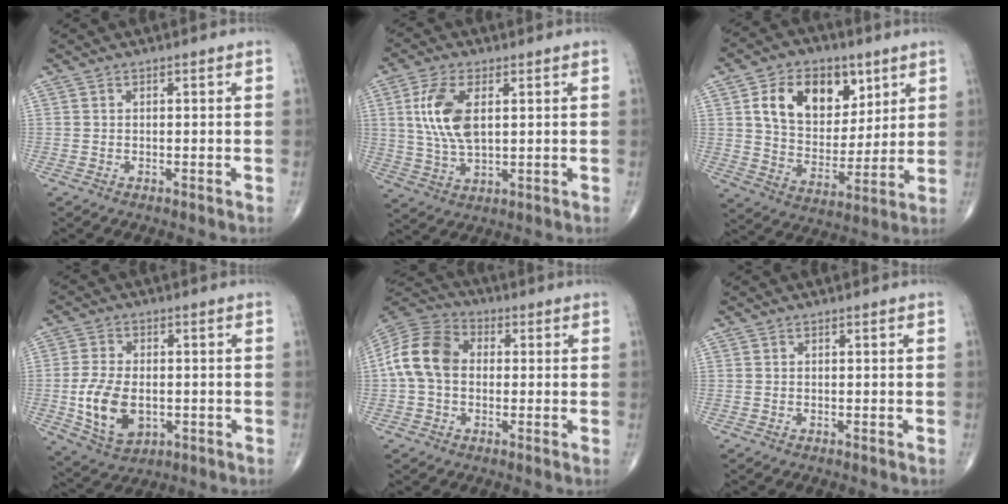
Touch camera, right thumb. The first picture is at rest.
{"total": 10.3, "force": [2.3, 5.0, 8.7], "torque": [-0.181, -0.007, 0.048]}
{"total": 17.2, "force": [6.8, 11.6, 10.6], "torque": [-0.132, -0.026, 0.126]}
{"total": 11.0, "force": [-1.8, 7.0, 8.4], "torque": [-0.153, -0.004, -0.021]}
{"total": 11.6, "force": [0.2, 8.5, 7.9], "torque": [-0.149, 0.033, -0.008]}
{"total": 0.0}